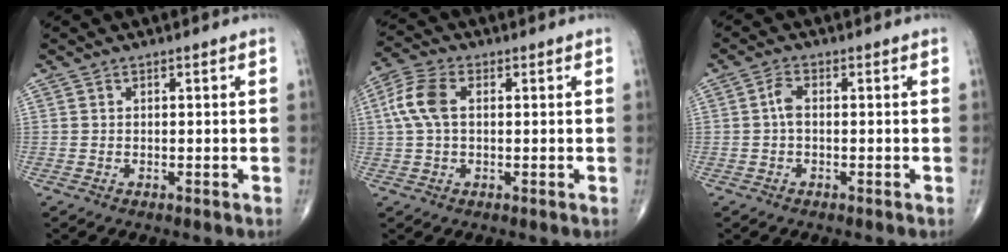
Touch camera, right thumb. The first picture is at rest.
{"total": 7.3, "force": [1.1, 4.2, 5.8], "torque": [-0.143, 0.020, 0.019]}
{"total": 2.4, "force": [-0.2, 1.2, 2.1], "torque": [-0.042, 0.007, -0.008]}